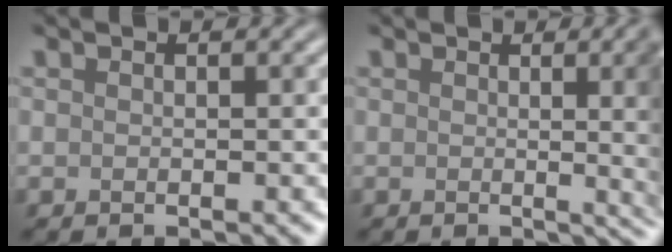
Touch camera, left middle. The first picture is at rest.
{"total": 9.5, "force": [0.5, 4.0, 8.6], "torque": [-0.029, 0.011, -0.006]}